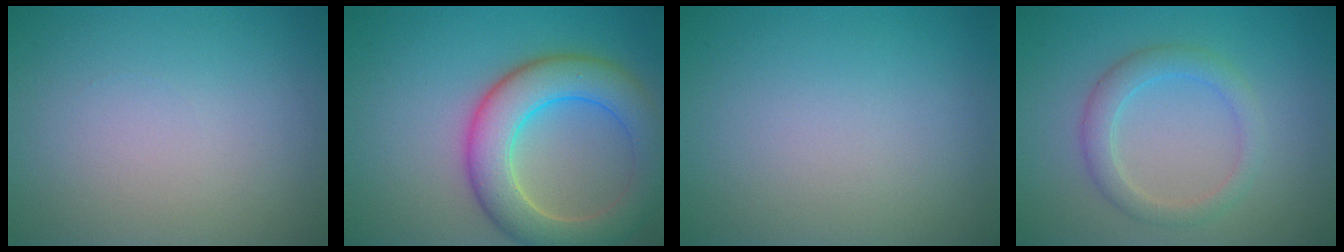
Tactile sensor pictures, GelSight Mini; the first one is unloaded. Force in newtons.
{"total": 7.7, "press": 7.7, "slide": 0.9}
{"total": 0.0}
{"total": 2.8, "press": 2.8, "slide": 0.1}